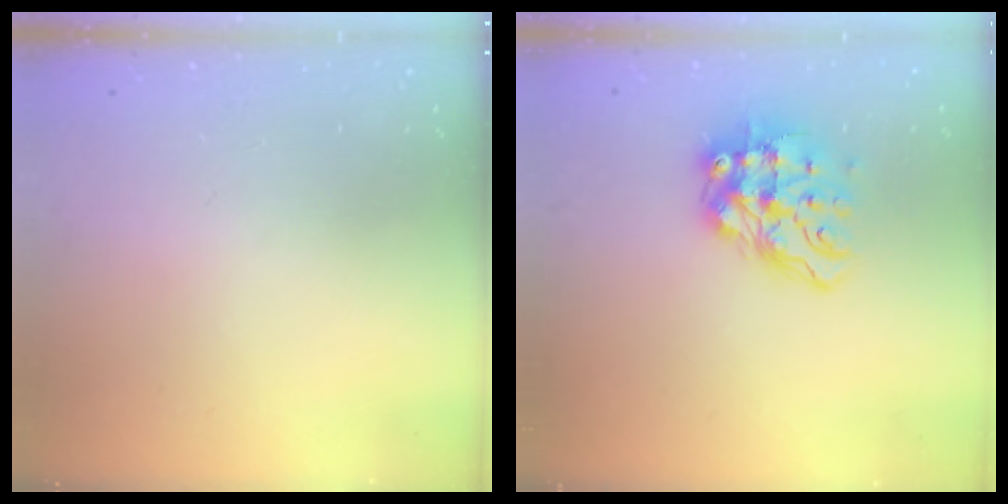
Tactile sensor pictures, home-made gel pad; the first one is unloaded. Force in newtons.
{"total": 11.9, "press": 11.8, "slide": 1.4}